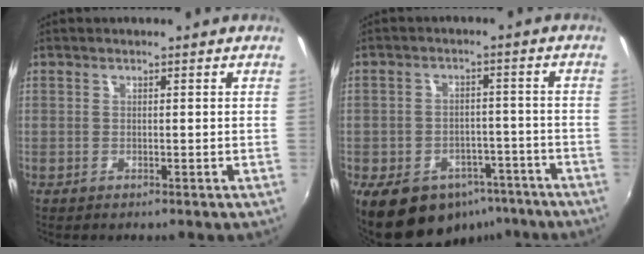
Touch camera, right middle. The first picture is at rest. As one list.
[{"total": 14.2, "force": [-9.2, 8.9, 6.4], "torque": [-0.132, 0.008, -0.114]}]